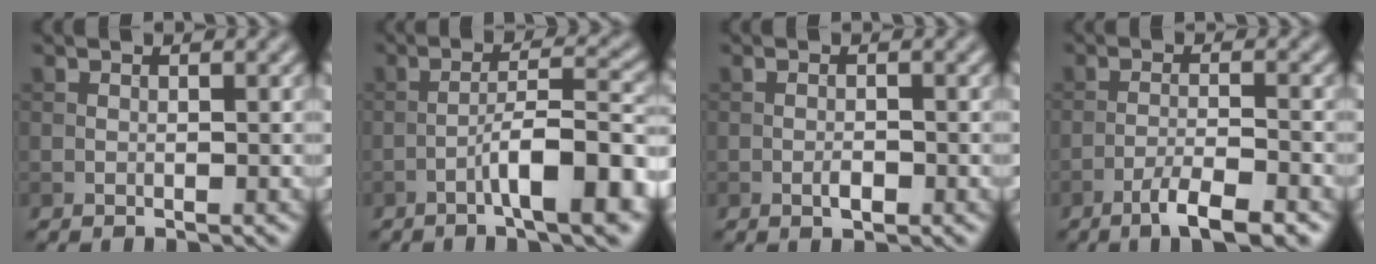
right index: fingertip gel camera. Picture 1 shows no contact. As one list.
[{"total": 8.0, "force": [-3.7, 1.5, 6.9], "torque": [-0.103, 0.022, -0.061]}, {"total": 1.3, "force": [-0.5, 0.5, 1.1], "torque": [-0.021, -0.001, -0.011]}, {"total": 4.4, "force": [-2.9, 0.7, 3.2], "torque": [-0.058, 0.003, -0.053]}]